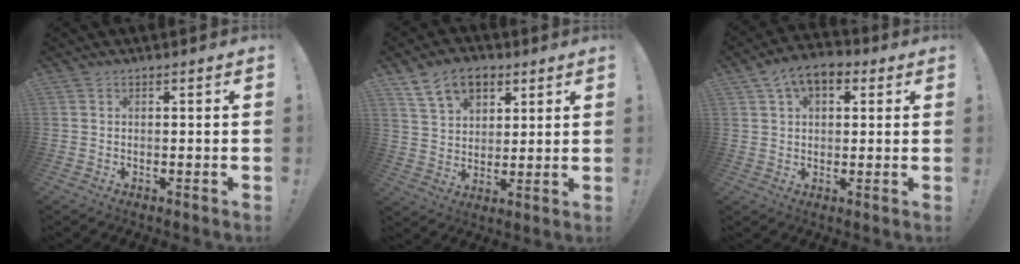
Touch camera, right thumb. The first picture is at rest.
{"total": 12.2, "force": [6.7, 8.3, 6.1], "torque": [-0.094, -0.025, 0.128]}
{"total": 8.7, "force": [4.0, 5.3, 5.7], "torque": [-0.086, -0.003, 0.074]}